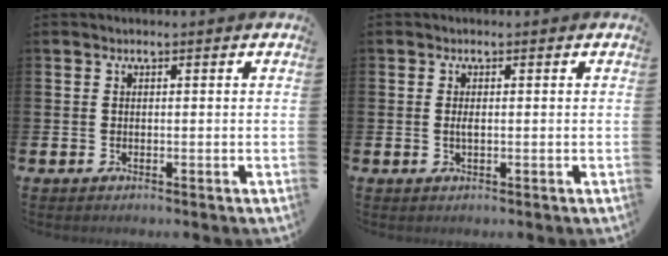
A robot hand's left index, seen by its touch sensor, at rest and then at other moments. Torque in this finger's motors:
{"motor_torque": [0.24, -0.13, 0.01, 0.07]}